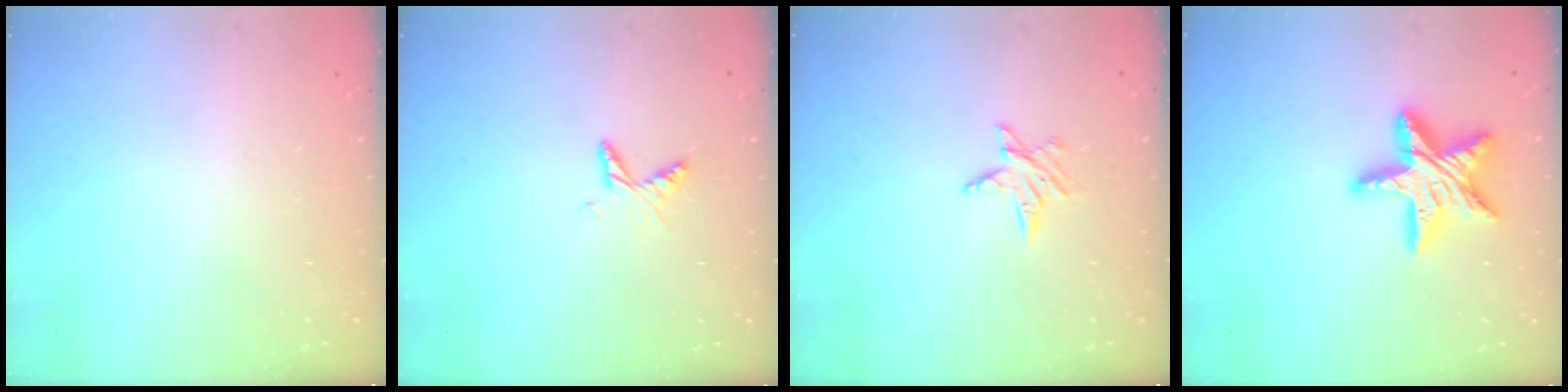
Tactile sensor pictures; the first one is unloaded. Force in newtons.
{"total": 5.5, "press": 5.5, "slide": 0.6}
{"total": 5.1, "press": 5.1, "slide": 0.5}
{"total": 17.0, "press": 17.0, "slide": 1.4}